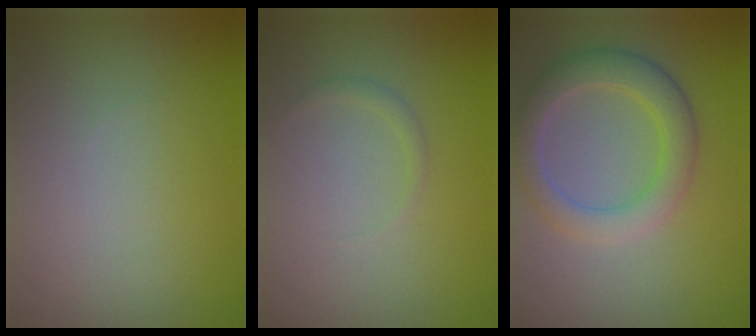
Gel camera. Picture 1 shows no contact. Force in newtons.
{"total": 0.7, "press": 0.7, "slide": 0.1}
{"total": 4.1, "press": 4.1, "slide": 0.1}